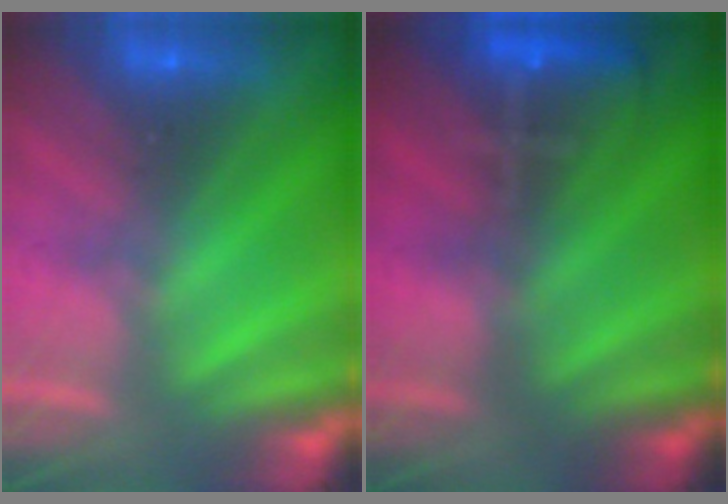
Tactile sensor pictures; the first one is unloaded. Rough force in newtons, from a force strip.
{"total": 7.7}